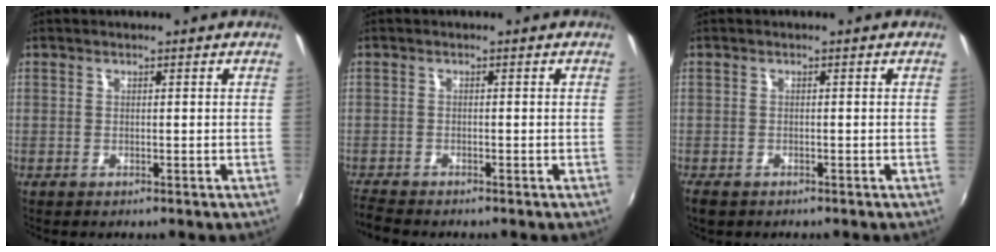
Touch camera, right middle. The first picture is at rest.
{"total": 3.1, "force": [-3.0, 0.3, 0.7], "torque": [-0.026, -0.018, -0.063]}
{"total": 2.5, "force": [-1.7, 1.4, 1.2], "torque": [-0.026, -0.011, -0.030]}